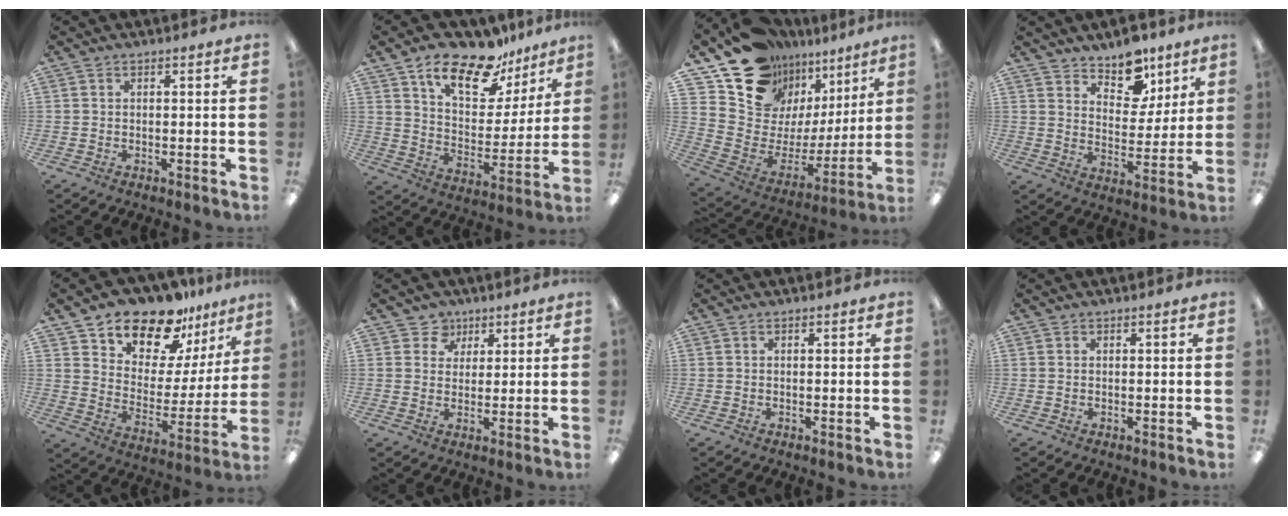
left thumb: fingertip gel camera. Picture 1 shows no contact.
{"total": 17.8, "force": [12.9, 7.9, 9.2], "torque": [-0.152, -0.079, 0.222]}
{"total": 16.8, "force": [13.5, 9.2, 4.1], "torque": [-0.089, -0.113, 0.250]}
{"total": 10.3, "force": [8.2, 5.4, 3.0], "torque": [-0.038, -0.057, 0.148]}
{"total": 15.9, "force": [13.7, 7.1, 4.1], "torque": [-0.085, -0.112, 0.248]}
{"total": 5.2, "force": [2.9, 4.2, 0.4], "torque": [-0.006, -0.007, 0.050]}
{"total": 0.0}
{"total": 0.0}